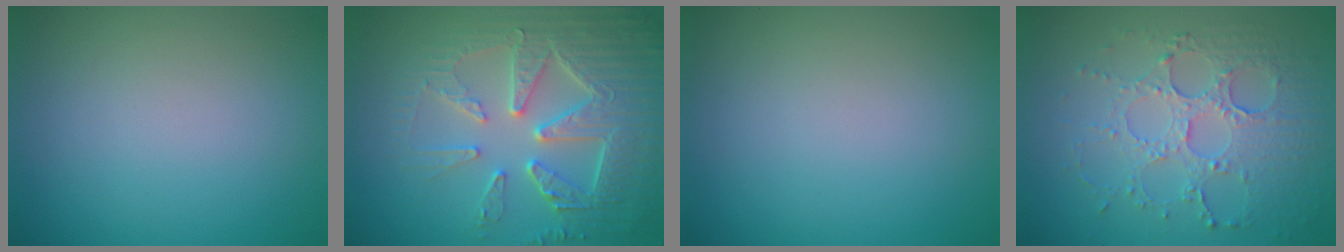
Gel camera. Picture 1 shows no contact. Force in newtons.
{"total": 7.2, "press": 5.9, "slide": 4.2}
{"total": 0.0}
{"total": 5.0, "press": 3.7, "slide": 3.4}